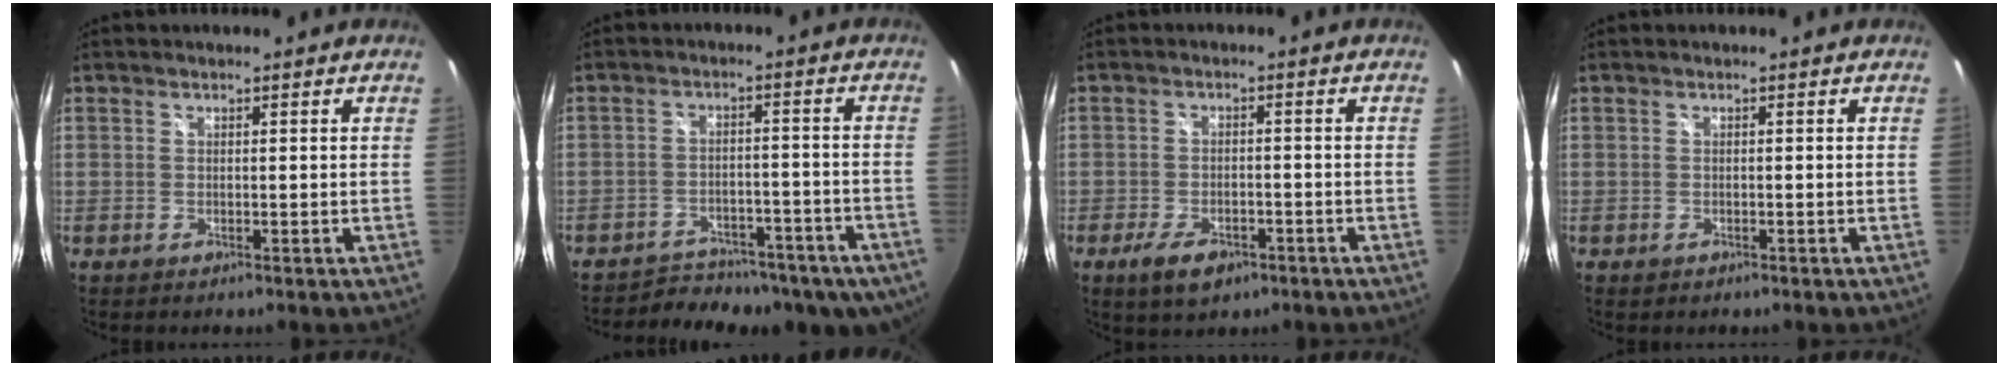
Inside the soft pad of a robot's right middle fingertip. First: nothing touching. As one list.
[{"total": 17.9, "force": [-14.3, 7.8, 7.2], "torque": [-0.127, 0.001, -0.169]}, {"total": 6.3, "force": [-3.8, 3.2, 4.0], "torque": [-0.090, -0.009, -0.061]}, {"total": 0.6, "force": [-0.3, 0.4, 0.3], "torque": [-0.005, -0.003, -0.005]}]